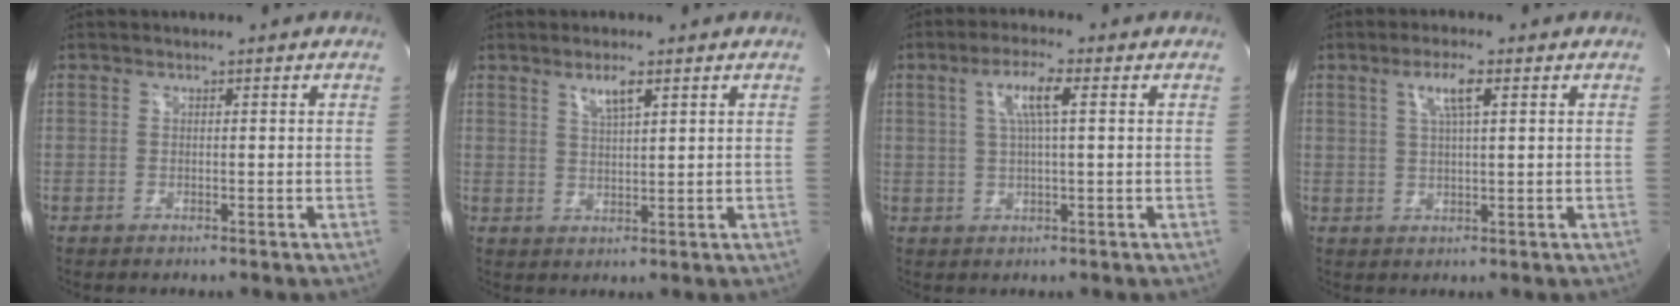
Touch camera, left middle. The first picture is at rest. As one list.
[{"total": 3.3, "force": [2.0, 0.4, 2.5], "torque": [-0.049, -0.001, 0.038]}, {"total": 5.4, "force": [1.6, 0.3, 5.1], "torque": [-0.099, 0.007, 0.030]}, {"total": 4.3, "force": [1.8, 0.4, 3.9], "torque": [-0.075, 0.003, 0.035]}]